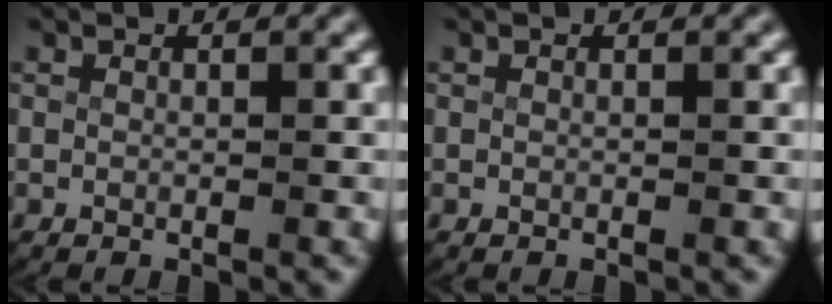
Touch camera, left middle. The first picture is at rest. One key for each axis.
{"total": 0.0}